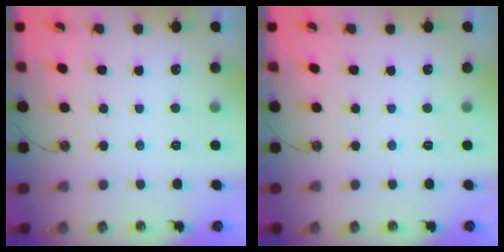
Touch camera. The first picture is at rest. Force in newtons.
{"total": 0.0}